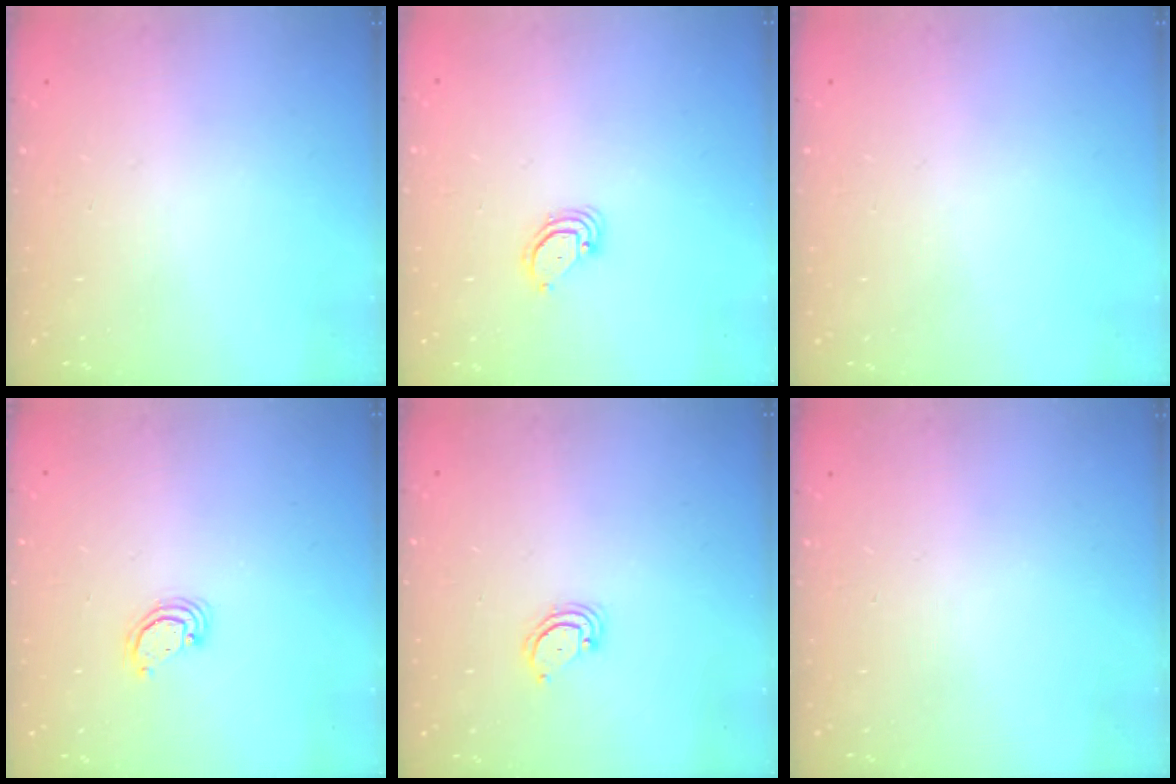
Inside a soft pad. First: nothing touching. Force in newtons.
{"total": 3.0, "press": 3.0, "slide": 0.2}
{"total": 0.0}
{"total": 2.3, "press": 2.3, "slide": 0.3}
{"total": 3.3, "press": 3.3, "slide": 0.3}
{"total": 0.0}